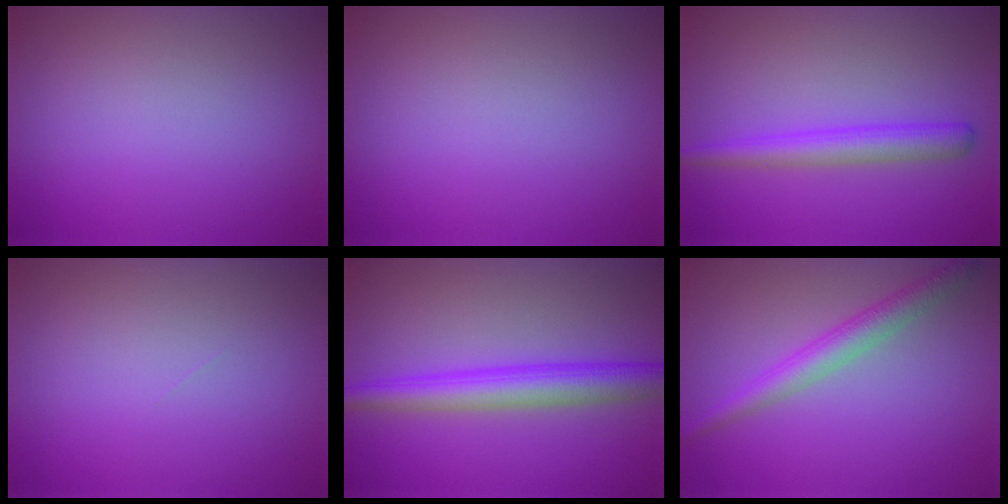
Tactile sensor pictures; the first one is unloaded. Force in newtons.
{"total": 0.0}
{"total": 3.2, "press": 3.2, "slide": 0.1}
{"total": 0.0}
{"total": 4.9, "press": 4.9, "slide": 0.1}
{"total": 3.2, "press": 3.2, "slide": 0.1}